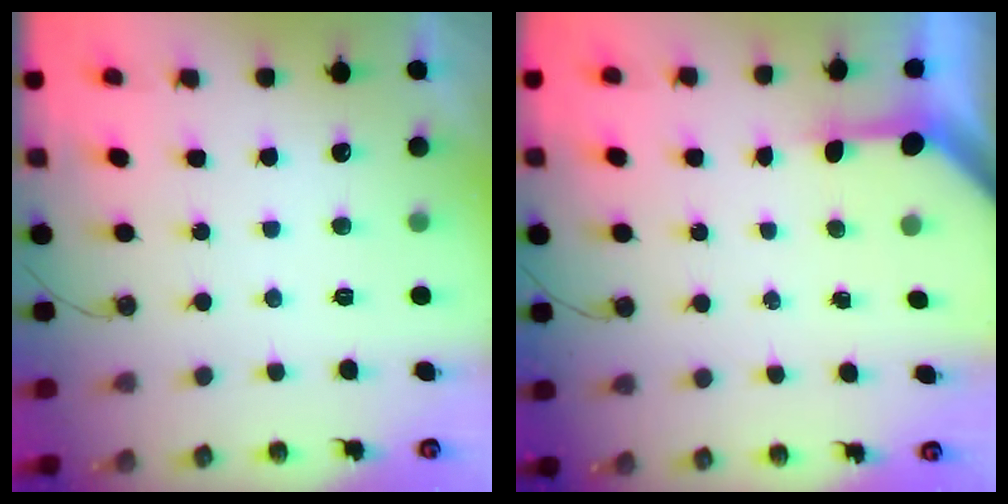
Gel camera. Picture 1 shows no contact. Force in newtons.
{"total": 3.4, "press": 3.3, "slide": 0.4}